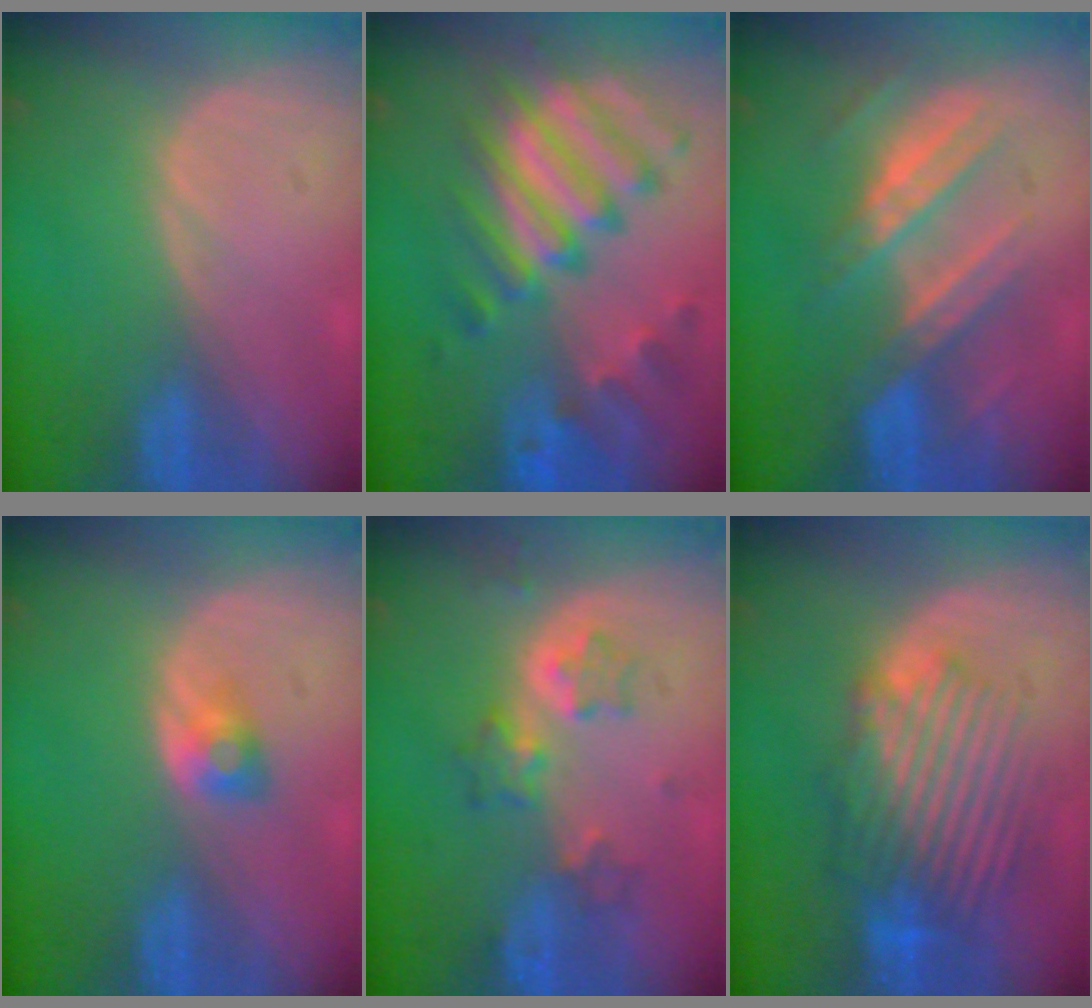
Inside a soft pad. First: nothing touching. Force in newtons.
{"total": 11.4, "press": 9.8, "slide": 5.9}
{"total": 7.4, "press": 7.3, "slide": 1.0}
{"total": 2.6, "press": 2.3, "slide": 1.1}
{"total": 5.3, "press": 5.2, "slide": 1.2}
{"total": 9.3, "press": 8.8, "slide": 3.0}